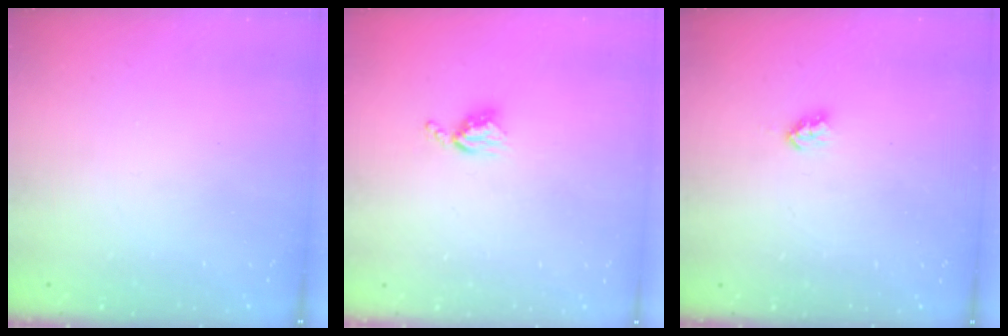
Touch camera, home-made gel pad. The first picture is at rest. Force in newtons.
{"total": 4.4, "press": 4.3, "slide": 0.5}
{"total": 2.9, "press": 2.8, "slide": 0.5}